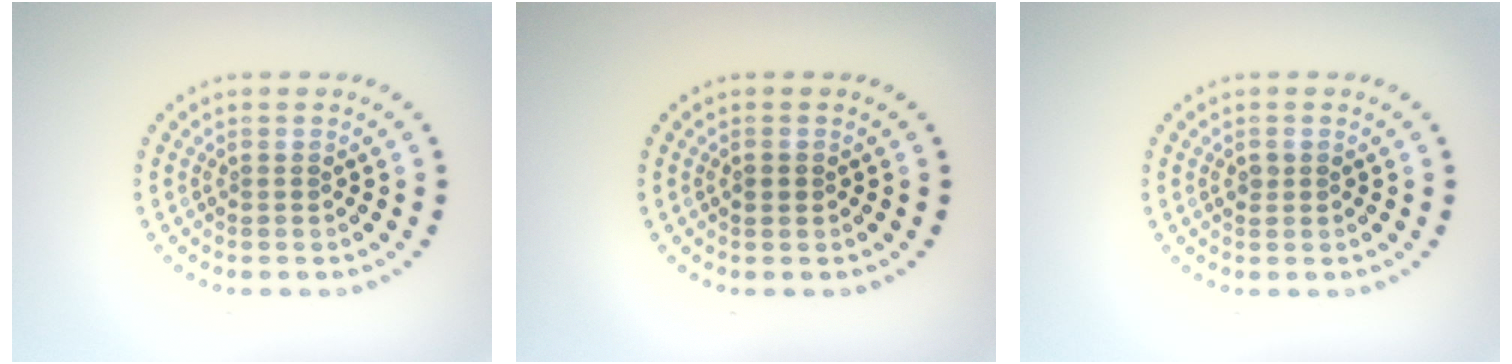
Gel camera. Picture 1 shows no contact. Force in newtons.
{"total": 0.7, "press": 0.7, "slide": 0.1}
{"total": 0.9, "press": 0.9, "slide": 0.1}